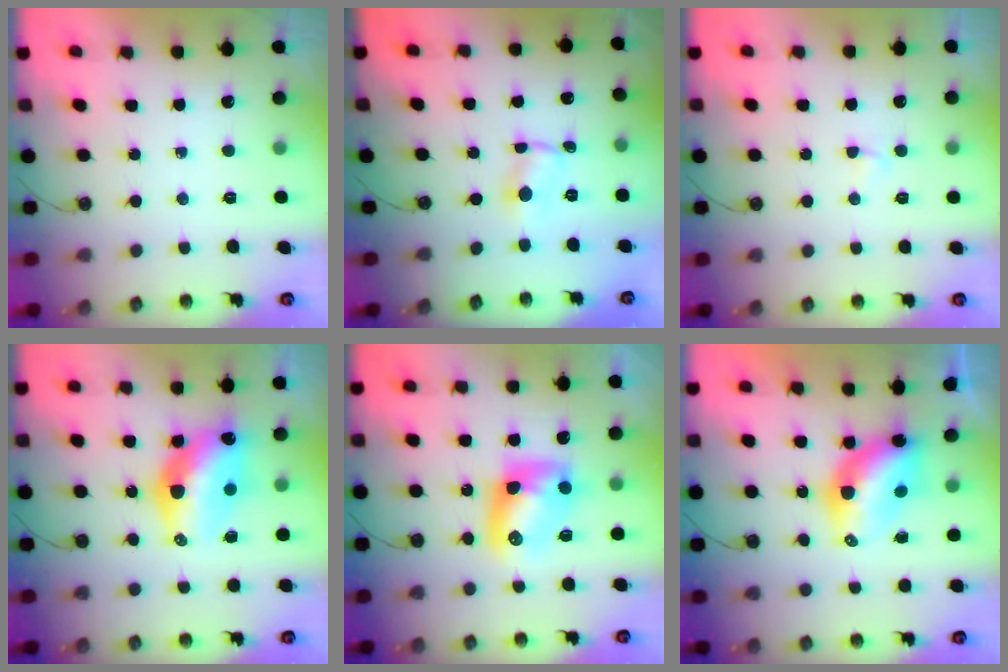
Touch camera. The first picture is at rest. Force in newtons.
{"total": 1.3, "press": 1.3, "slide": 0.2}
{"total": 2.4, "press": 2.4, "slide": 0.4}
{"total": 13.2, "press": 13.1, "slide": 1.5}
{"total": 10.2, "press": 10.2, "slide": 0.7}
{"total": 8.5, "press": 8.5, "slide": 0.7}